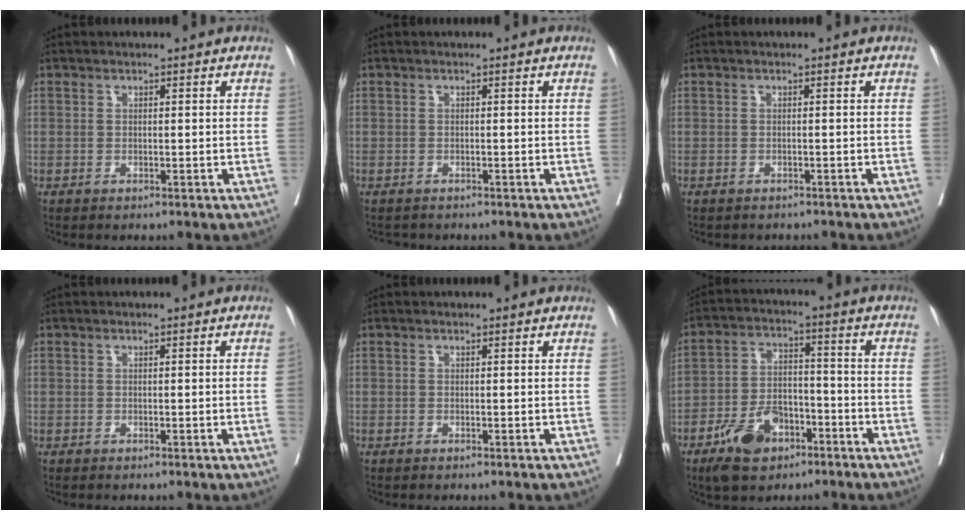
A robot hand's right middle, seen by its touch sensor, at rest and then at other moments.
{"total": 1.3, "force": [-1.2, 0.5, -0.1], "torque": [-0.008, -0.004, -0.021]}
{"total": 2.3, "force": [-2.1, 0.9, 0.3], "torque": [-0.013, -0.002, -0.028]}
{"total": 0.8, "force": [-0.1, -0.1, 0.7], "torque": [-0.011, 0.003, 0.004]}
{"total": 0.0}
{"total": 9.7, "force": [-5.8, 5.3, 5.8], "torque": [-0.116, 0.005, -0.100]}